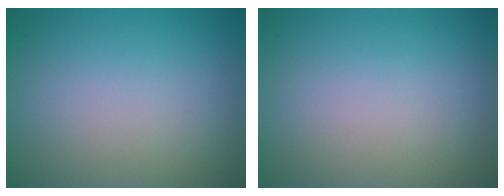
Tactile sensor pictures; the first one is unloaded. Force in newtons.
{"total": 0.0}